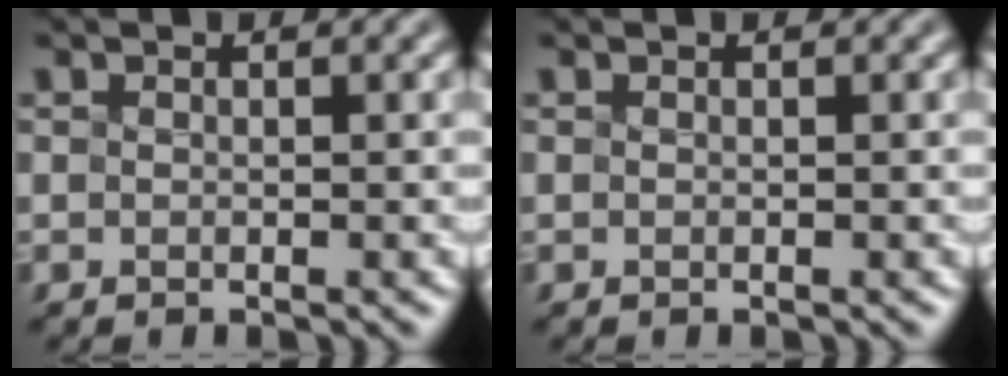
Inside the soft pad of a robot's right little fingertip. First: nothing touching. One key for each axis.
{"total": 0.0}